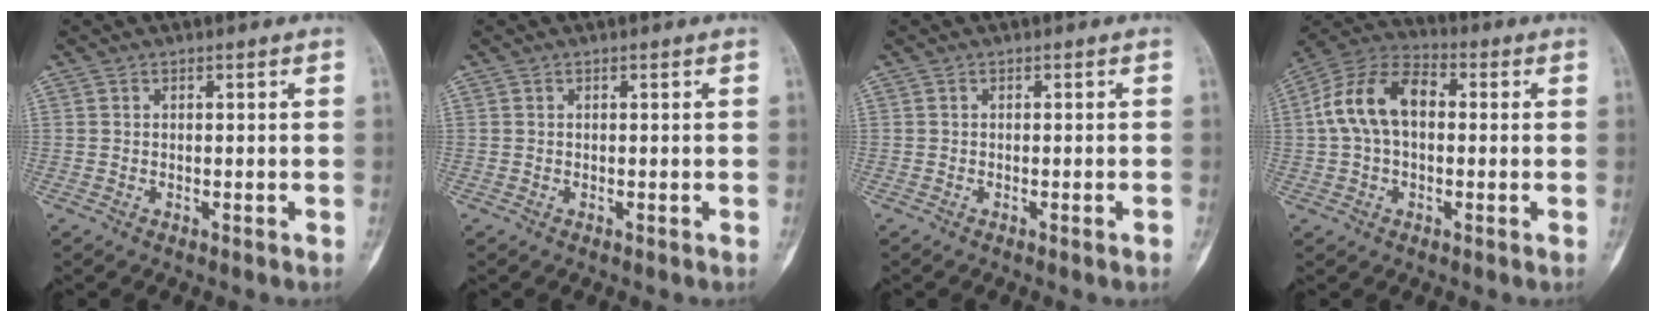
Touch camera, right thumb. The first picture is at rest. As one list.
[{"total": 0.0}, {"total": 1.0, "force": [-0.6, -0.1, 0.7], "torque": [-0.012, -0.001, -0.008]}, {"total": 12.8, "force": [1.1, 8.1, 9.9], "torque": [-0.186, 0.038, 0.009]}]